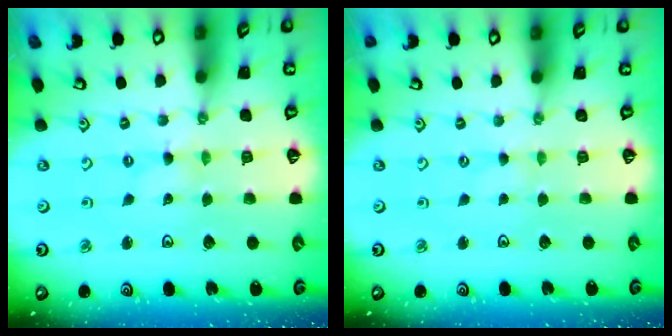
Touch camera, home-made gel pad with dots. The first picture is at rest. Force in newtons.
{"total": 0.8, "press": 0.8, "slide": 0.1}